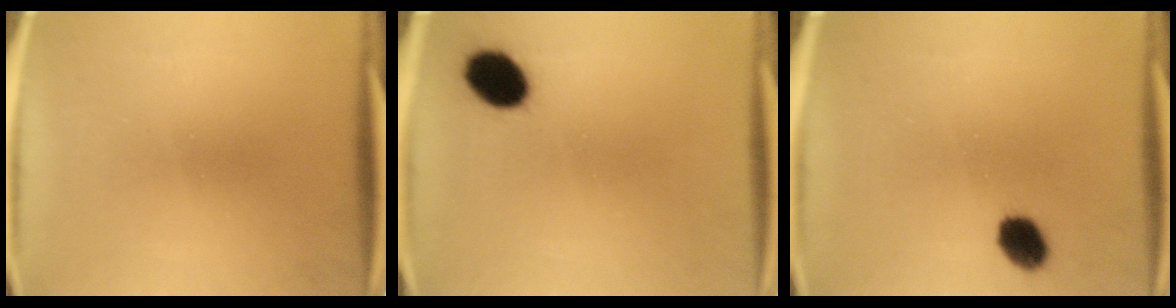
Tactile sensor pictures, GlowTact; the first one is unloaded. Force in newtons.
{"total": 8.7}
{"total": 5.3}